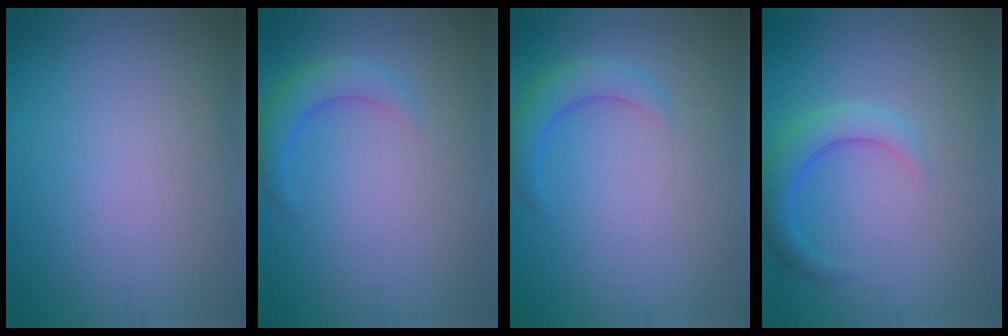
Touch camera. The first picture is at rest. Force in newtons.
{"total": 2.6, "press": 2.6, "slide": 0.2}
{"total": 2.6, "press": 2.6, "slide": 0.2}
{"total": 3.0, "press": 3.0, "slide": 0.2}